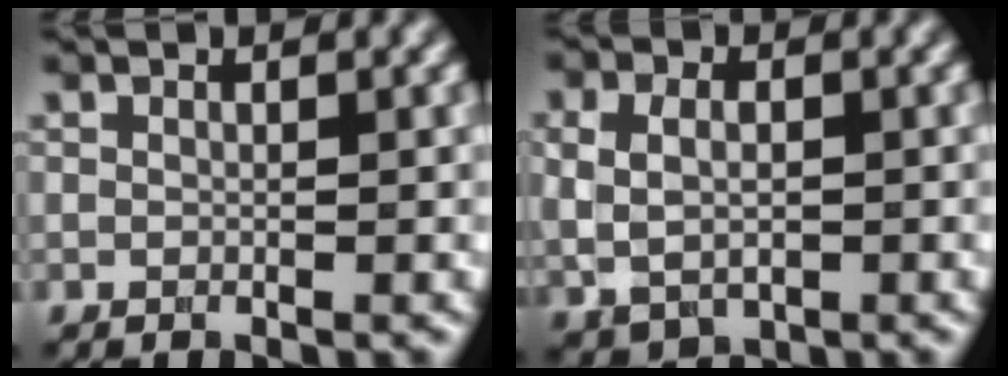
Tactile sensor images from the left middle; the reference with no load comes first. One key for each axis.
{"total": 4.7, "fx": 0.4, "fy": 3.4, "fz": 3.2, "tx": -0.053, "ty": 0.006, "tz": 0.002}